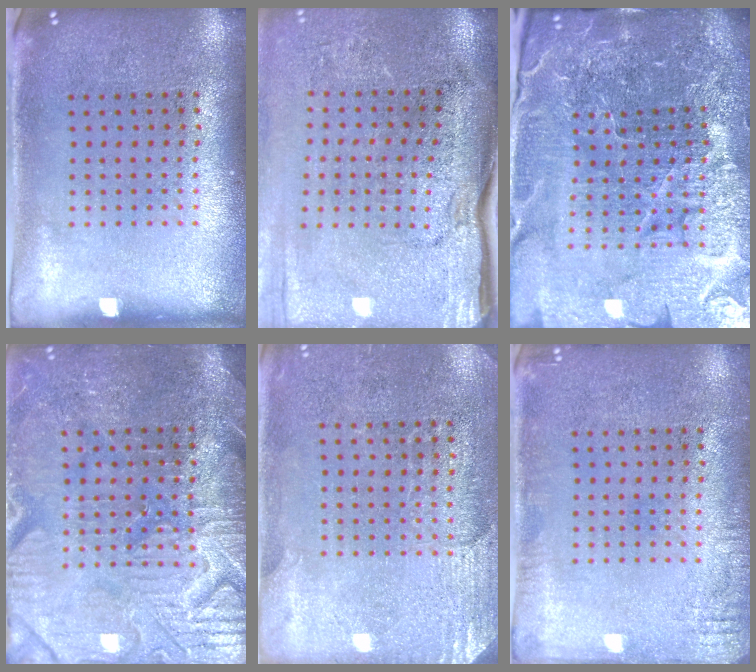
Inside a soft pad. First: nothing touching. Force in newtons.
{"total": 4.4, "press": 3.7, "slide": 2.3}
{"total": 6.6, "press": 5.8, "slide": 3.2}
{"total": 4.1, "press": 3.9, "slide": 1.4}
{"total": 2.8, "press": 2.6, "slide": 1.0}
{"total": 1.7, "press": 1.7, "slide": 0.2}